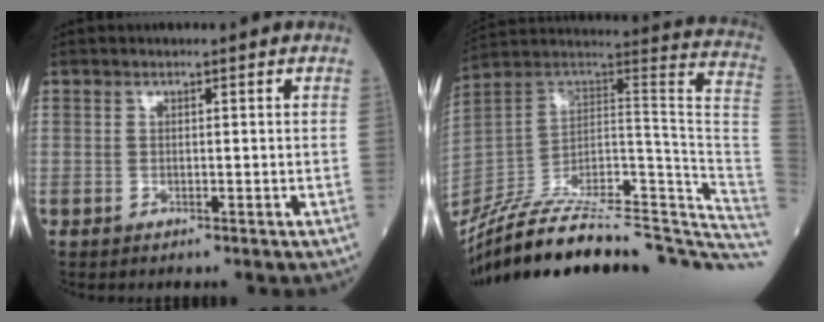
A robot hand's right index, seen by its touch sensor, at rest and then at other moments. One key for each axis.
{"total": 38.8, "fx": -32.2, "fy": 6.2, "fz": 20.7, "tx": -0.240, "ty": -0.024, "tz": -0.451}